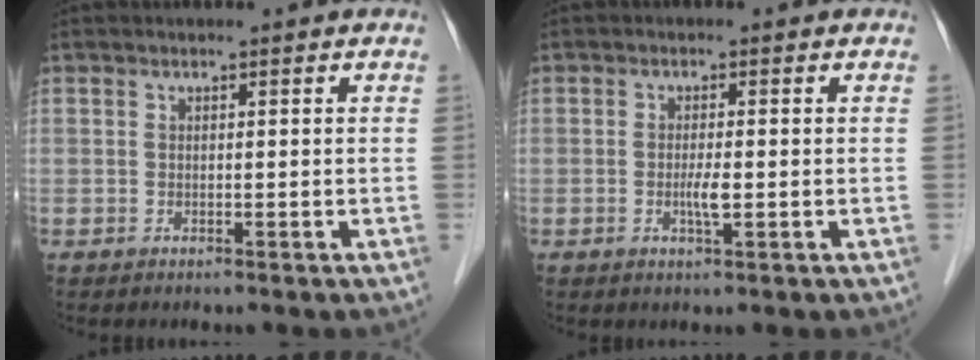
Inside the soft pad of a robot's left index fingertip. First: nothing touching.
{"total": 2.2, "force": [-0.5, 0.3, 2.2], "torque": [-0.044, -0.002, -0.008]}